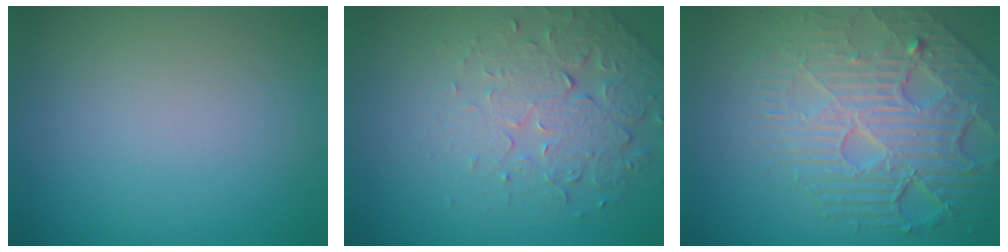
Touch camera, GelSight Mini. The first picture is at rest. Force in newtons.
{"total": 5.0, "press": 3.5, "slide": 3.6}
{"total": 7.5, "press": 5.7, "slide": 4.9}